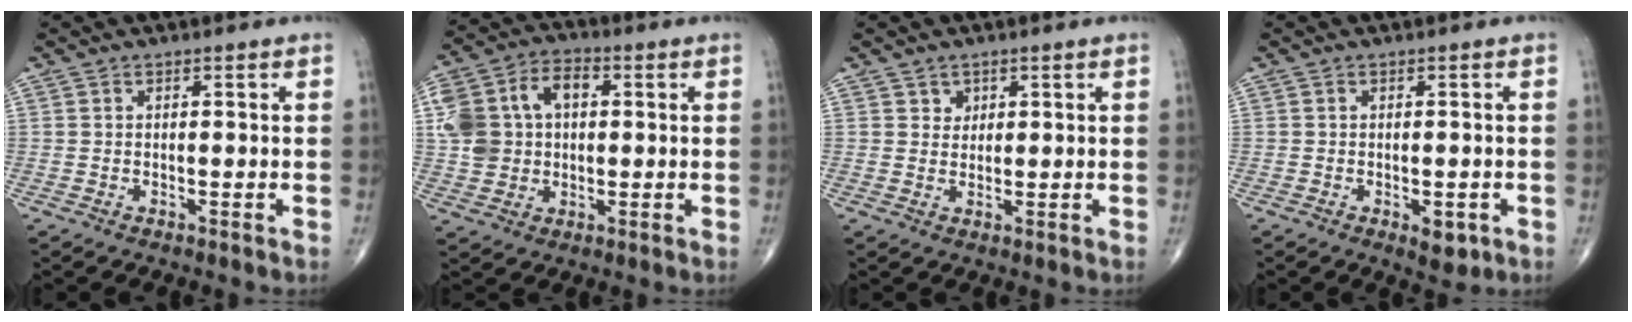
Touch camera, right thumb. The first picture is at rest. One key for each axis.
{"total": 12.8, "fx": 1.9, "fy": 9.7, "fz": 8.2, "tx": -0.144, "ty": 0.027, "tz": 0.033}
{"total": 2.0, "fx": 1.1, "fy": 1.6, "fz": 0.3, "tx": 0.010, "ty": -0.006, "tz": 0.014}
{"total": 3.5, "fx": -1.3, "fy": 1.8, "fz": 2.7, "tx": -0.027, "ty": -0.001, "tz": -0.011}